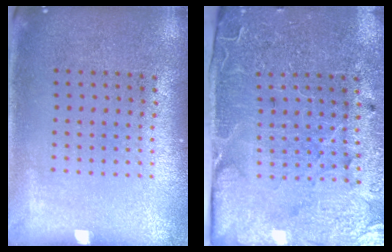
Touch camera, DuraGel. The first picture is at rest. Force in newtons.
{"total": 3.5, "press": 3.4, "slide": 0.7}